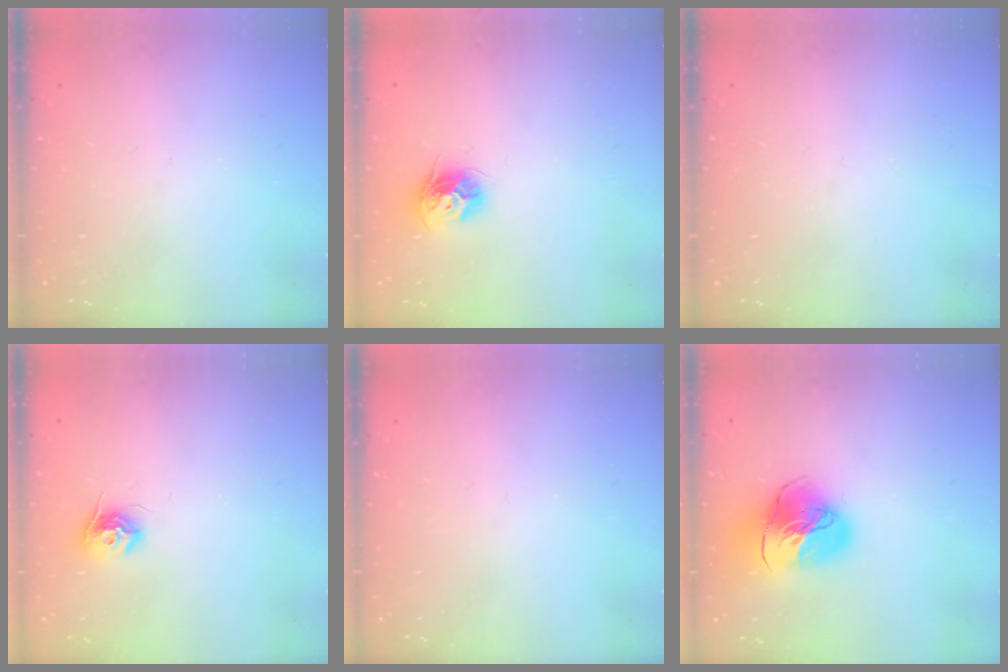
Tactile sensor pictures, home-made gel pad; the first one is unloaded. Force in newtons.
{"total": 10.1, "press": 10.1, "slide": 0.3}
{"total": 0.0}
{"total": 8.6, "press": 8.6, "slide": 0.2}
{"total": 0.0}
{"total": 16.4, "press": 16.3, "slide": 1.7}